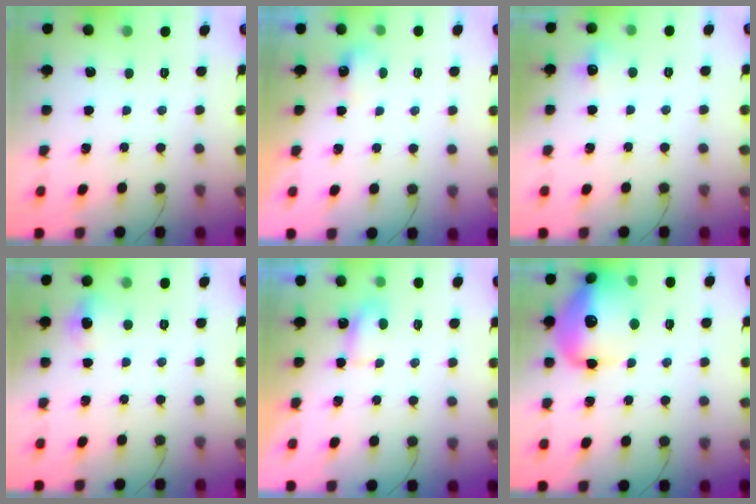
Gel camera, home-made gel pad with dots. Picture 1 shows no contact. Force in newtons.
{"total": 3.0, "press": 2.9, "slide": 1.0}
{"total": 5.1, "press": 4.9, "slide": 1.4}
{"total": 5.1, "press": 4.6, "slide": 2.1}
{"total": 4.1, "press": 4.0, "slide": 1.1}
{"total": 18.0, "press": 17.9, "slide": 2.2}